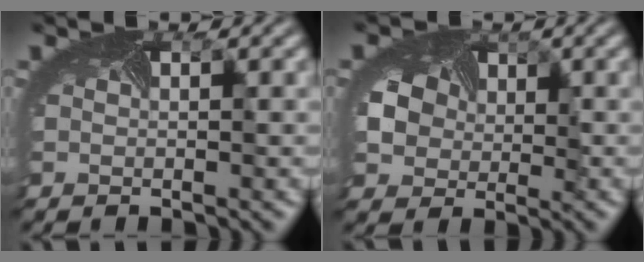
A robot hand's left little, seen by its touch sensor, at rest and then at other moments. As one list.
[{"total": 3.7, "force": [1.1, 3.1, 1.5], "torque": [-0.063, -0.007, 0.033]}]